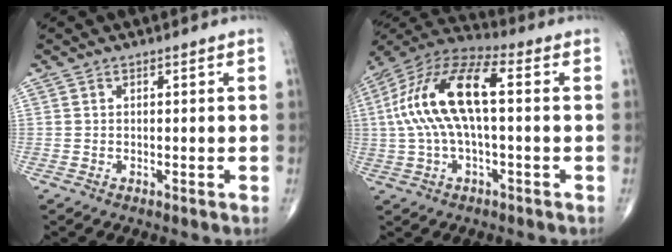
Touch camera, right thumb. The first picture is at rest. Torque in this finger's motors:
{"motor_torque": [-0.03, 0.93, 1.85, -0.15, 0.60]}